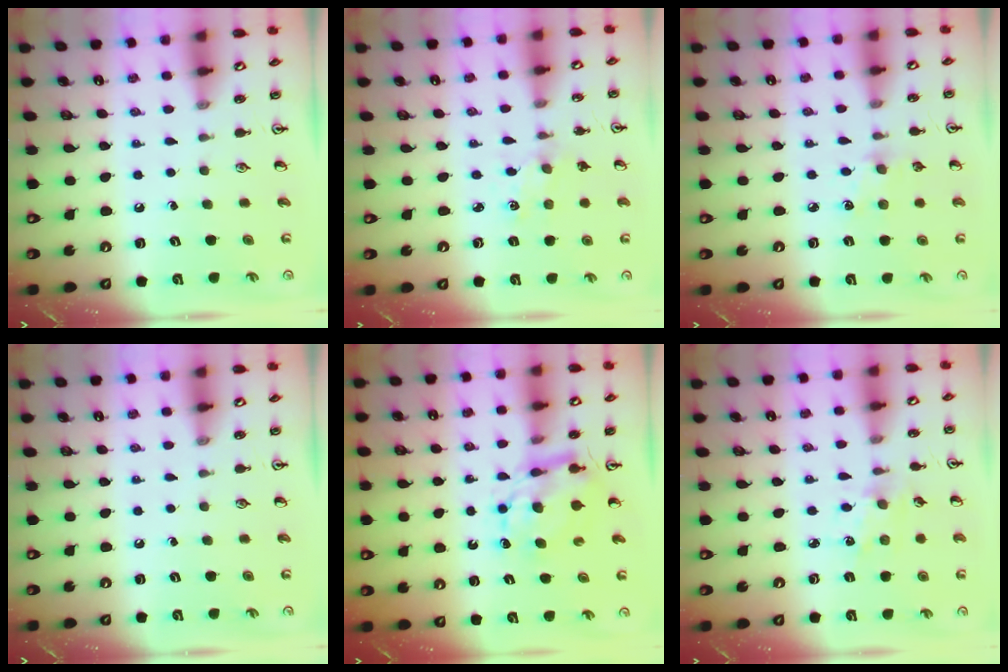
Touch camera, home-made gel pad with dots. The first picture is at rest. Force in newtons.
{"total": 1.1, "press": 1.1, "slide": 0.3}
{"total": 6.8, "press": 6.8, "slide": 0.7}
{"total": 0.0}
{"total": 7.4, "press": 7.3, "slide": 0.6}
{"total": 1.7, "press": 1.7, "slide": 0.3}